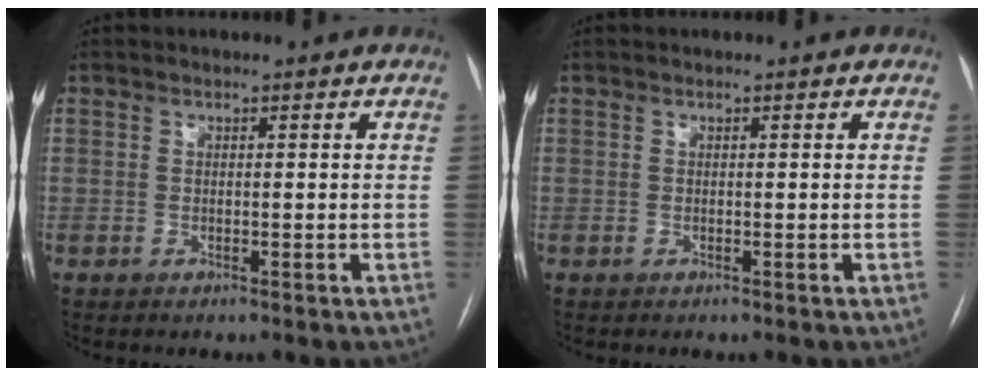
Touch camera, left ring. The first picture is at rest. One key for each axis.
{"total": 0.0}